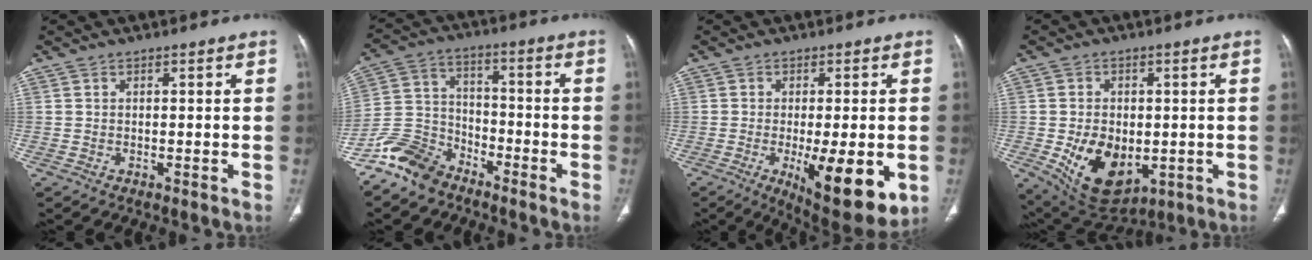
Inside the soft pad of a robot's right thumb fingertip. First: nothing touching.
{"total": 10.3, "force": [-8.0, 5.6, 3.2], "torque": [-0.060, 0.050, -0.168]}
{"total": 14.6, "force": [-3.9, 4.9, 13.2], "torque": [-0.170, -0.023, -0.041]}
{"total": 12.9, "force": [-2.4, 8.4, 9.4], "torque": [-0.130, -0.007, -0.015]}